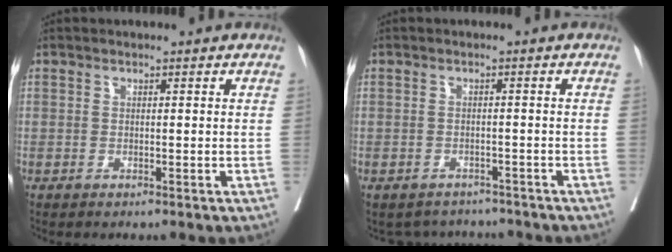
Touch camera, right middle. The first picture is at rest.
{"total": 6.7, "force": [-6.4, 2.0, 0.6], "torque": [-0.013, 0.013, -0.079]}